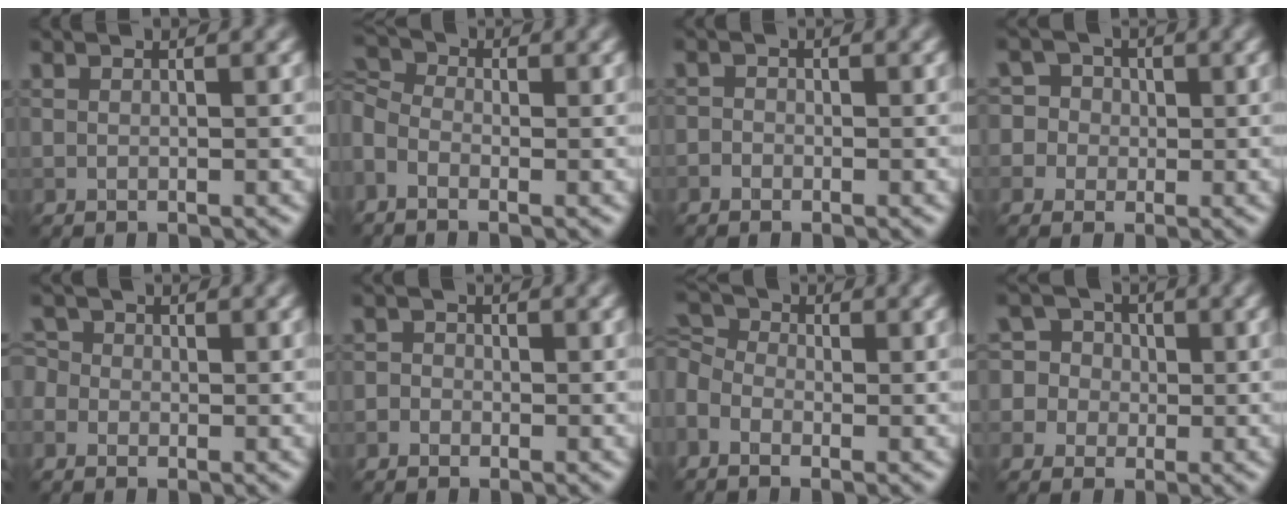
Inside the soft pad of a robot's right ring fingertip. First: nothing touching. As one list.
[{"total": 3.5, "force": [-1.0, 2.4, 2.3], "torque": [-0.056, 0.008, -0.028]}, {"total": 0.9, "force": [-0.5, 0.7, 0.2], "torque": [0.003, -0.003, -0.015]}, {"total": 5.5, "force": [0.7, 5.2, 1.4], "torque": [-0.011, 0.042, -0.015]}, {"total": 1.8, "force": [-0.1, 1.6, 0.7], "torque": [-0.008, 0.008, -0.017]}, {"total": 1.2, "force": [-0.5, 1.0, 0.3], "torque": [0.005, 0.004, -0.017]}, {"total": 4.5, "force": [-1.6, 3.1, 2.8], "torque": [-0.072, 0.007, -0.032]}, {"total": 6.2, "force": [0.1, 6.0, 1.5], "torque": [-0.022, 0.039, -0.026]}]